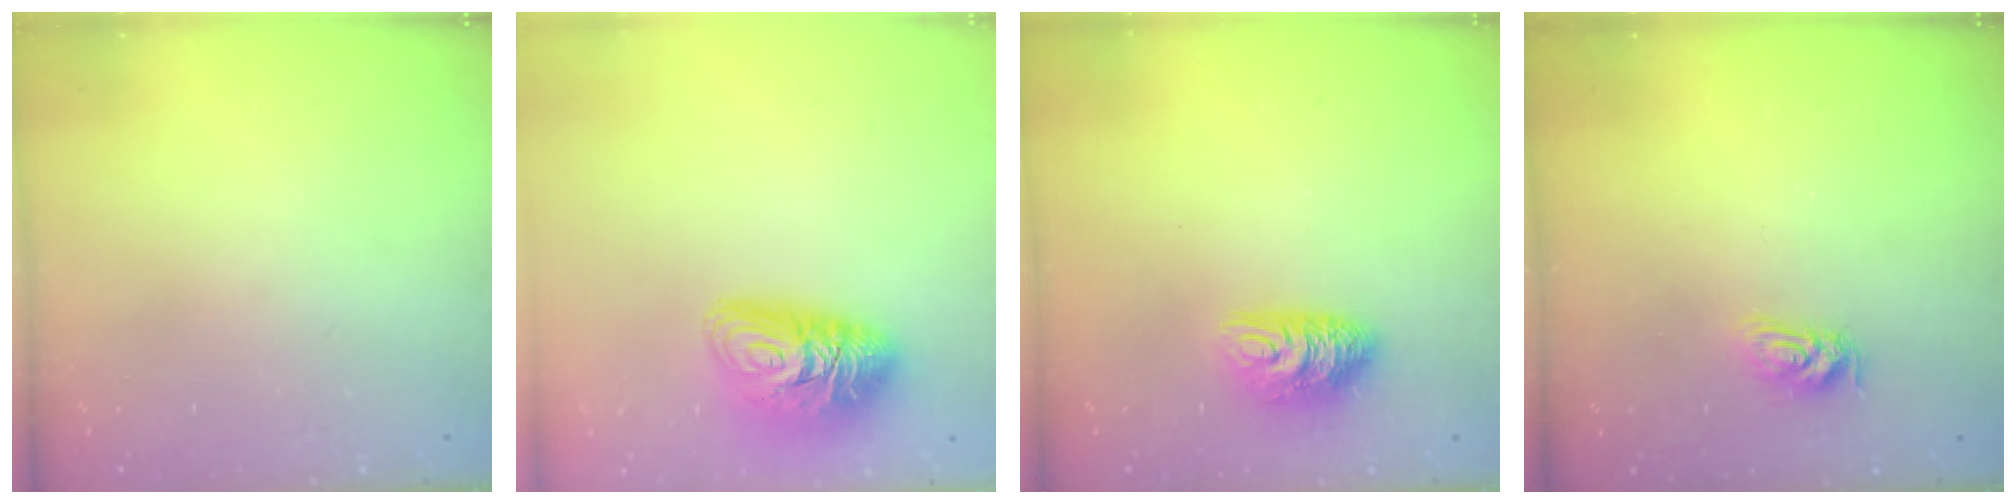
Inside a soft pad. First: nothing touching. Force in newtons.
{"total": 11.7, "press": 11.7, "slide": 1.0}
{"total": 8.5, "press": 8.5, "slide": 0.7}
{"total": 7.2, "press": 7.1, "slide": 0.7}